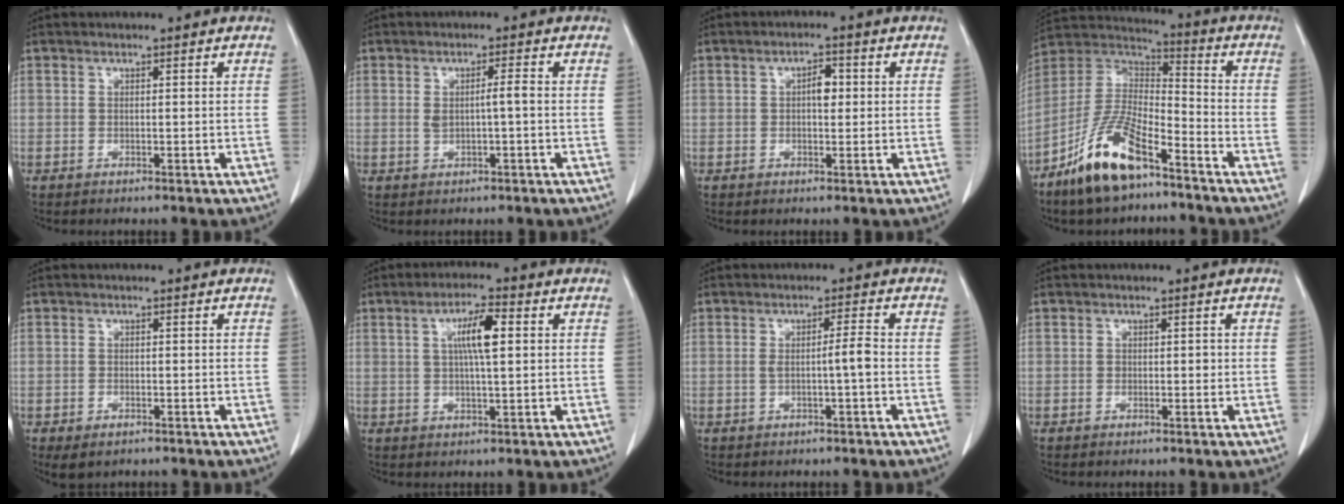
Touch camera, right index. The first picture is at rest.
{"total": 2.8, "force": [0.0, 0.3, 2.8], "torque": [-0.050, 0.004, 0.004]}
{"total": 2.8, "force": [0.3, 1.3, 2.4], "torque": [-0.037, 0.005, 0.003]}
{"total": 14.1, "force": [-9.1, 4.2, 9.8], "torque": [-0.204, 0.003, -0.172]}
{"total": 3.0, "force": [-1.9, 1.5, 1.7], "torque": [-0.031, -0.005, -0.022]}
{"total": 6.2, "force": [1.4, 0.8, 6.0], "torque": [-0.109, 0.008, 0.025]}
{"total": 3.0, "force": [-0.5, -0.2, 2.9], "torque": [-0.049, 0.002, -0.007]}
{"total": 1.2, "force": [-0.1, 0.8, 0.9], "torque": [-0.011, 0.004, 0.000]}